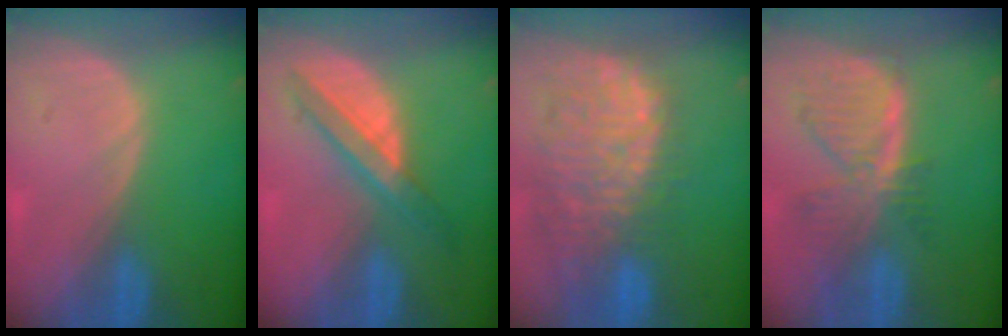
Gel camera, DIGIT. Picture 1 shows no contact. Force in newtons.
{"total": 5.7, "press": 5.6, "slide": 1.4}
{"total": 12.7, "press": 11.1, "slide": 6.1}
{"total": 8.2, "press": 7.1, "slide": 4.0}